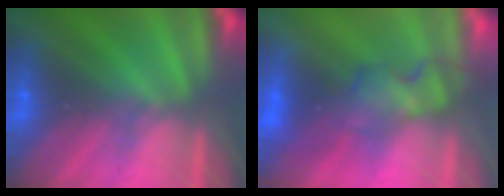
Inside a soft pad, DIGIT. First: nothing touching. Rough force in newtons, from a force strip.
{"total": 4.1}